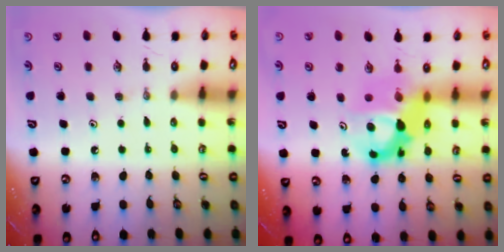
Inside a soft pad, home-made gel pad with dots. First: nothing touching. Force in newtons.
{"total": 11.6, "press": 11.6, "slide": 1.1}